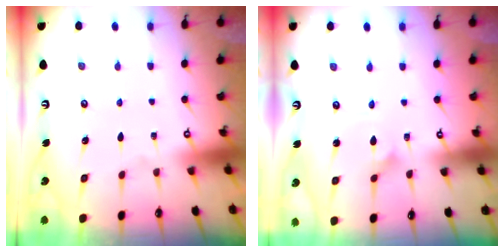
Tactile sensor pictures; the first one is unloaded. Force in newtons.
{"total": 2.3, "press": 2.3, "slide": 0.1}